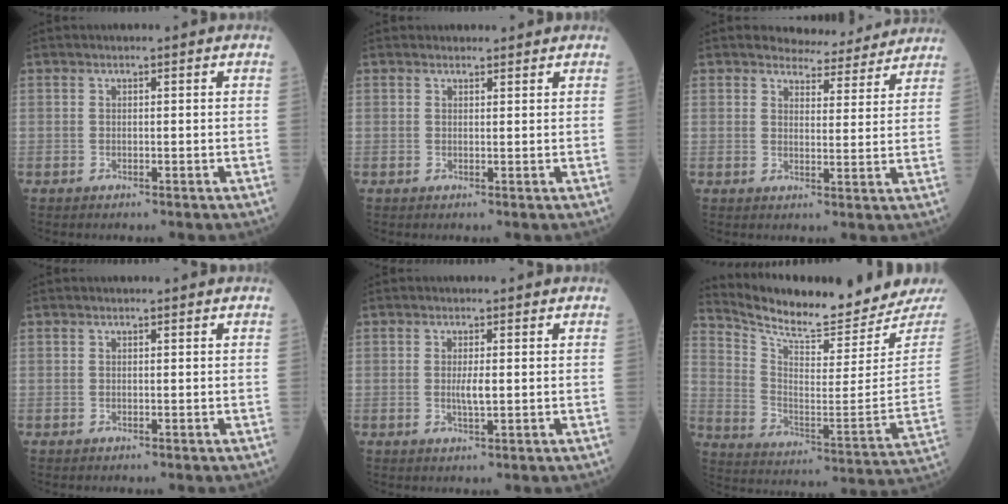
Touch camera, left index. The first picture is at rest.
{"total": 1.5, "force": [1.4, 0.4, -0.1], "torque": [-0.008, 0.003, 0.019]}
{"total": 7.6, "force": [7.3, 1.9, 0.6], "torque": [-0.004, -0.006, 0.085]}
{"total": 0.0}
{"total": 2.2, "force": [0.1, 0.3, 2.2], "torque": [-0.046, -0.004, 0.002]}
{"total": 18.4, "force": [17.8, 1.0, 4.7], "torque": [-0.102, -0.090, 0.261]}